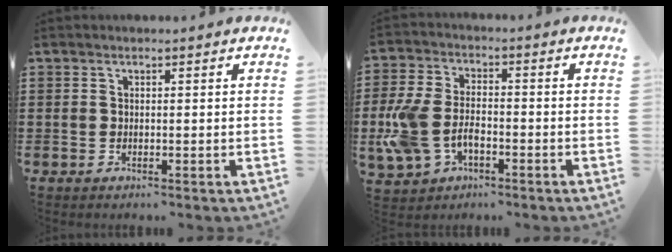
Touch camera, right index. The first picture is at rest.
{"total": 7.5, "force": [-2.5, 4.5, 5.5], "torque": [-0.153, -0.003, -0.057]}